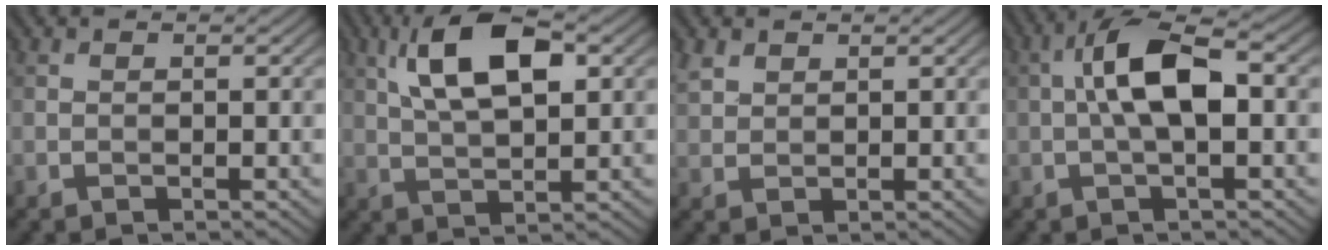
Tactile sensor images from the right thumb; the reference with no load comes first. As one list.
[{"total": 9.6, "force": [3.4, 3.9, 8.1], "torque": [-0.162, 0.016, 0.058]}, {"total": 2.5, "force": [1.7, 1.5, 0.9], "torque": [-0.027, 0.004, 0.040]}, {"total": 7.8, "force": [0.2, 2.8, 7.2], "torque": [-0.143, 0.021, -0.004]}]